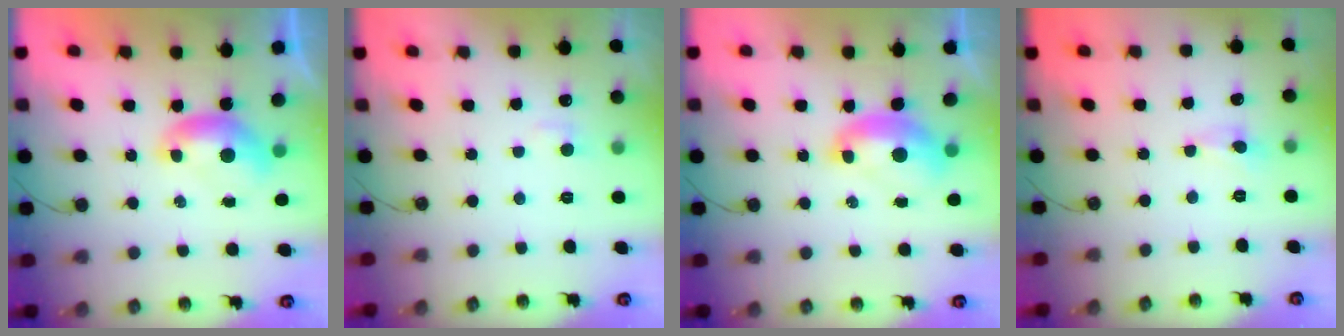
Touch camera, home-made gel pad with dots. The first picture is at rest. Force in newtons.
{"total": 1.6, "press": 1.4, "slide": 0.6}
{"total": 2.3, "press": 2.2, "slide": 0.6}
{"total": 0.0}